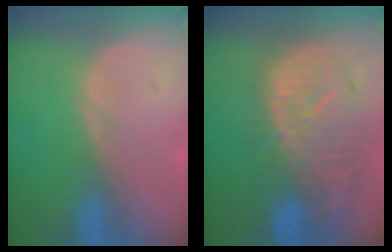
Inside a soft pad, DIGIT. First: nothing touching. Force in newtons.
{"total": 12.5, "press": 10.8, "slide": 6.3}